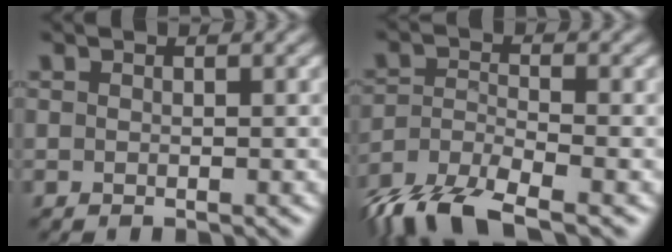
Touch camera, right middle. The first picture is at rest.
{"total": 6.1, "force": [-5.0, 1.7, 3.1], "torque": [-0.065, -0.003, -0.102]}